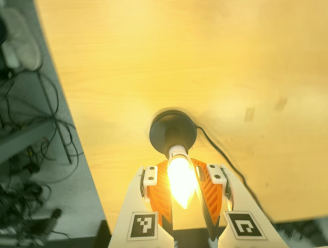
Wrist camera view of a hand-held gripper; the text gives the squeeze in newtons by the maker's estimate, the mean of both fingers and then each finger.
{"total": 12.5, "left": 12.2, "right": 12.8}